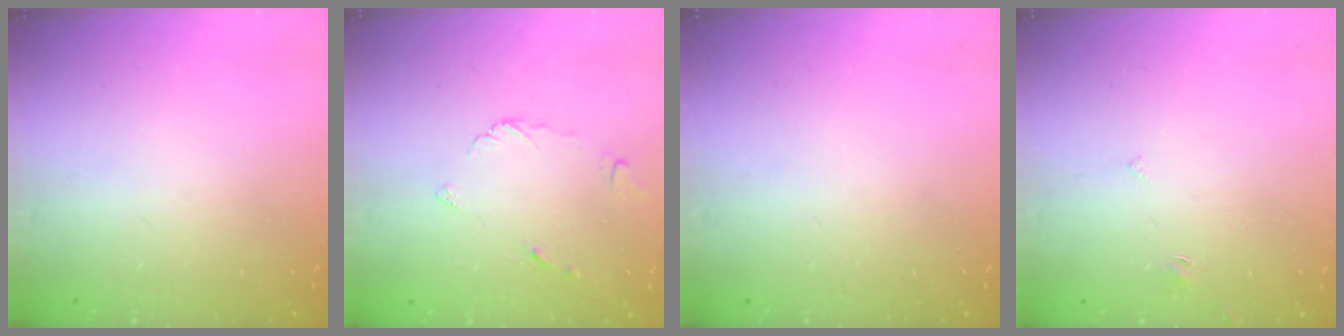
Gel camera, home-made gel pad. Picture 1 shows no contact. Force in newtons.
{"total": 4.2, "press": 4.2, "slide": 0.5}
{"total": 0.0}
{"total": 2.5, "press": 2.5, "slide": 0.3}